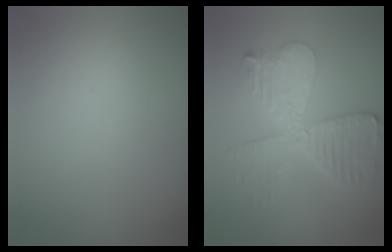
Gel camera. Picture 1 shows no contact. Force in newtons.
{"total": 5.0, "press": 5.0, "slide": 0.6}